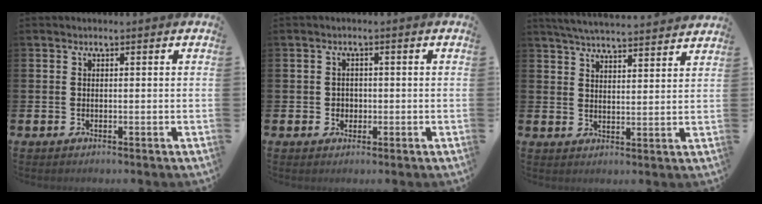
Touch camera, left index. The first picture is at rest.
{"total": 1.6, "force": [0.1, 1.6, 0.3], "torque": [-0.002, 0.007, -0.004]}
{"total": 5.3, "force": [5.3, 0.0, 0.8], "torque": [-0.028, -0.035, 0.093]}